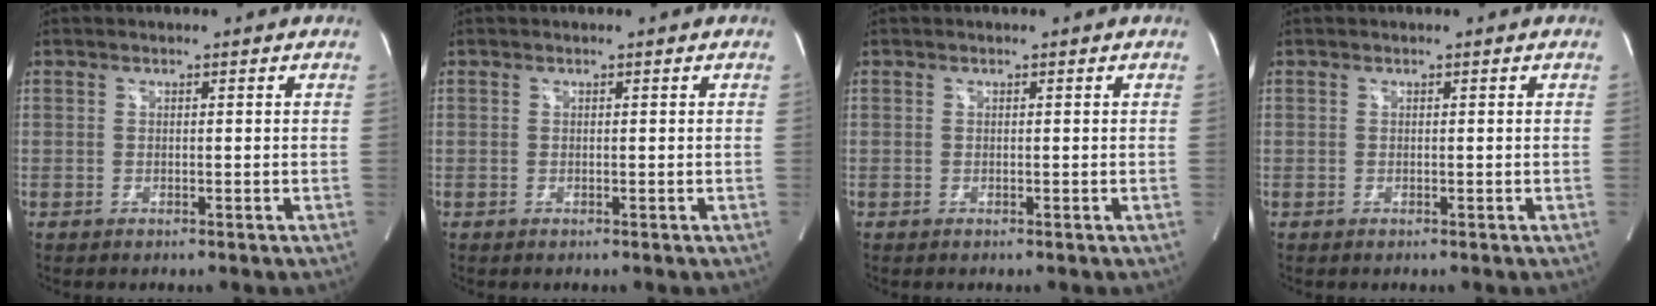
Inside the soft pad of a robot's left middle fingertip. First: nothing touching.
{"total": 0.0}
{"total": 0.0}
{"total": 0.0}